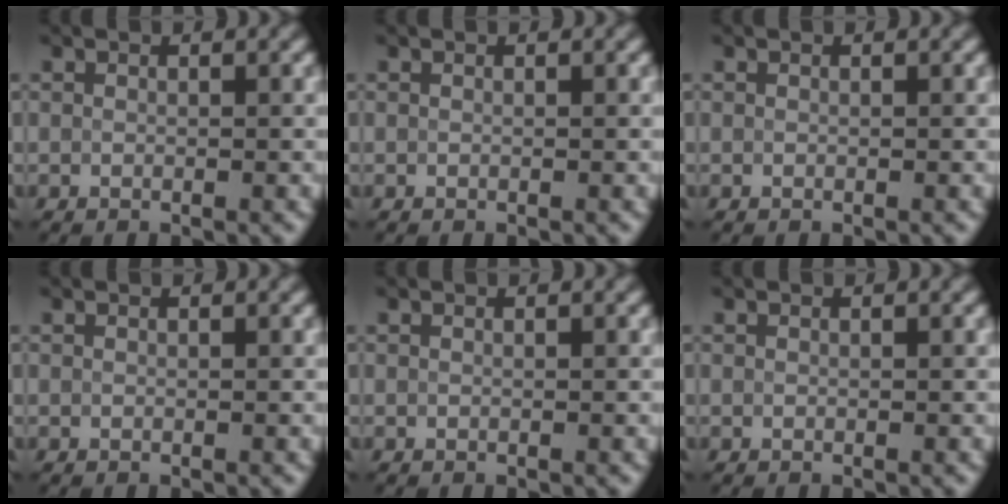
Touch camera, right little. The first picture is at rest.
{"total": 0.0}
{"total": 0.0}
{"total": 0.0}
{"total": 0.0}
{"total": 0.0}